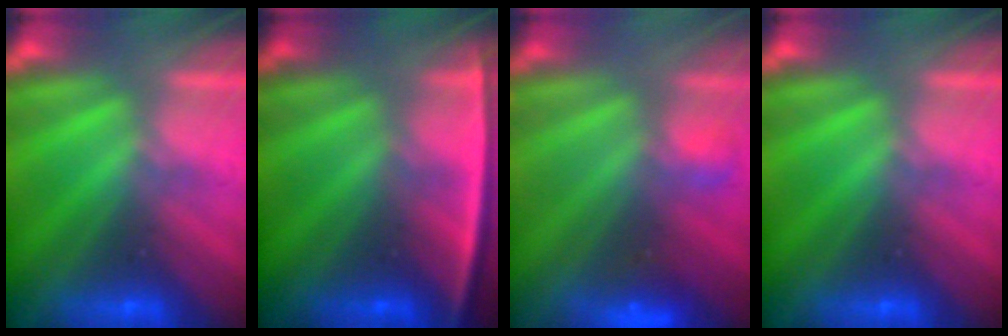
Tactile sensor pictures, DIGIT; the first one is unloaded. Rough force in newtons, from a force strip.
{"total": 2.4}
{"total": 2.6}
{"total": 0.0}